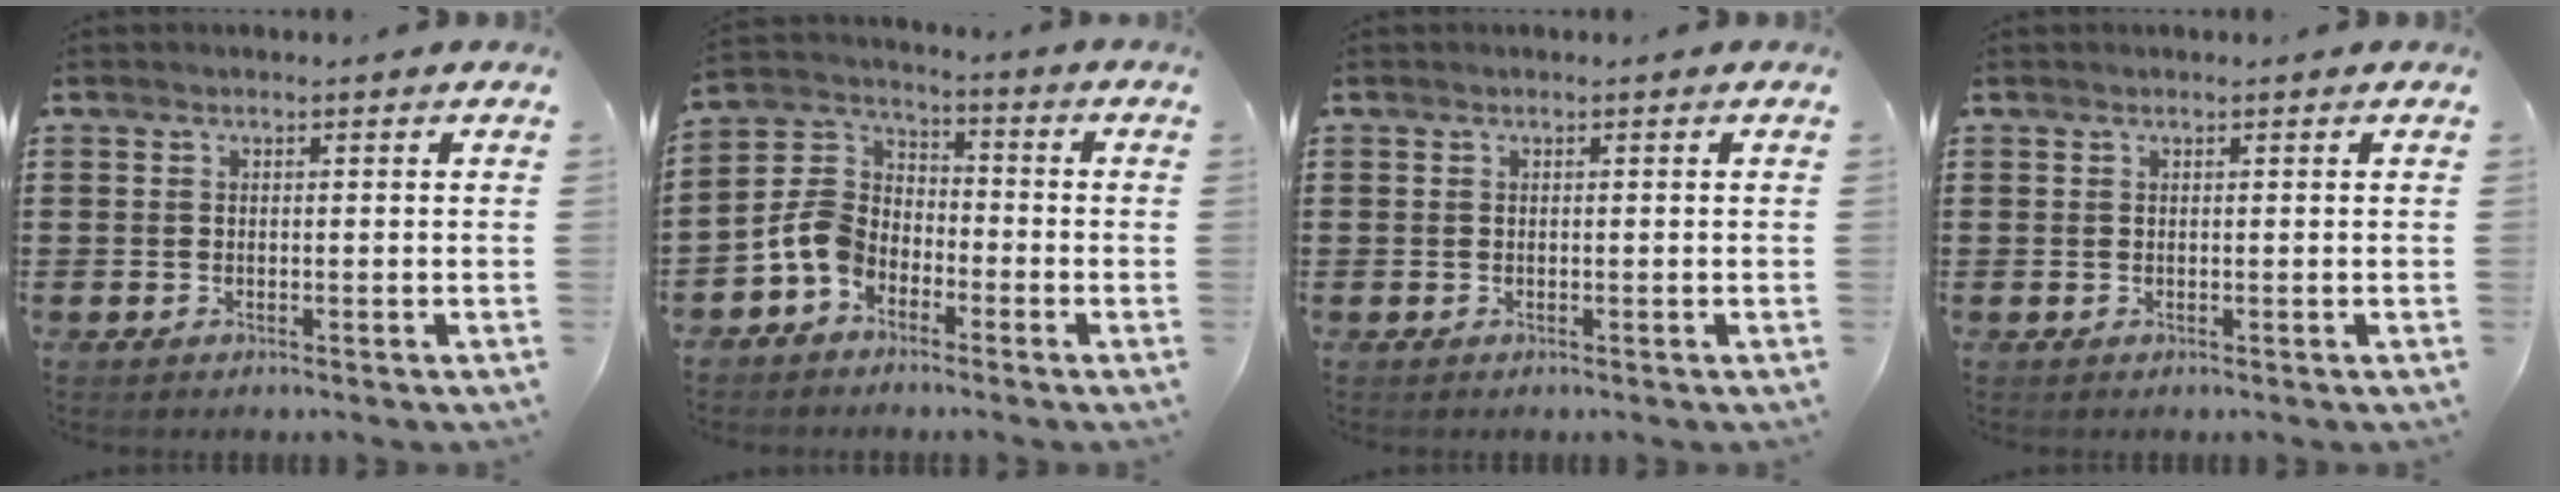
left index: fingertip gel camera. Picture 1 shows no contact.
{"total": 6.4, "force": [-3.2, 4.6, 3.1], "torque": [-0.098, 0.004, -0.071]}
{"total": 0.0}
{"total": 0.0}